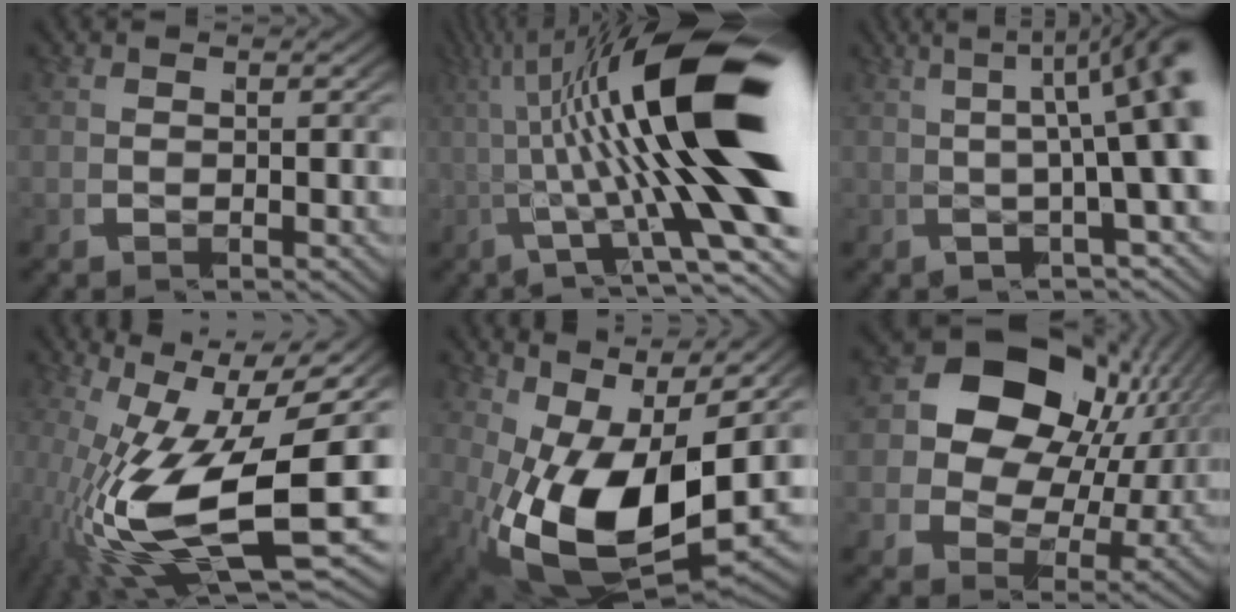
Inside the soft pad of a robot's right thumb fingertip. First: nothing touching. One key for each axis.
{"total": 12.1, "fx": 0.8, "fy": 4.2, "fz": 11.3, "tx": -0.191, "ty": -0.012, "tz": 0.006}
{"total": 7.5, "fx": 1.7, "fy": 3.6, "fz": 6.3, "tx": -0.075, "ty": 0.008, "tz": 0.011}
{"total": 15.4, "fx": -2.4, "fy": 8.5, "fz": 12.6, "tx": -0.275, "ty": -0.065, "tz": -0.018}
{"total": 14.2, "fx": 0.4, "fy": 8.5, "fz": 11.3, "tx": -0.241, "ty": -0.054, "tz": 0.028}
{"total": 13.5, "fx": 1.7, "fy": 10.5, "fz": 8.2, "tx": -0.165, "ty": -0.023, "tz": 0.016}